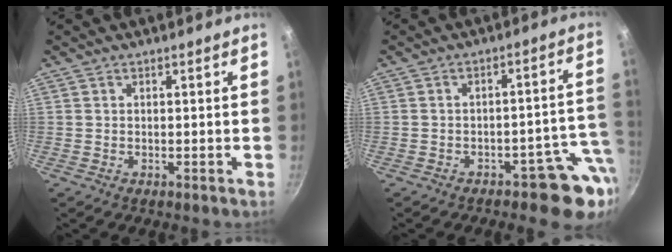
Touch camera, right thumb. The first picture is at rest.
{"total": 8.8, "force": [-4.2, 4.4, 6.3], "torque": [-0.014, 0.053, -0.050]}